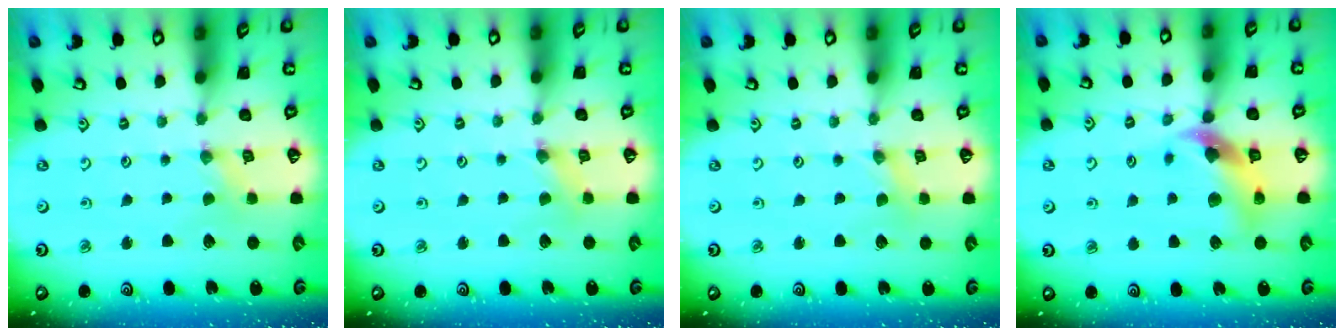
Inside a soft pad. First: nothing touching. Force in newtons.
{"total": 0.9, "press": 0.8, "slide": 0.3}
{"total": 0.0}
{"total": 11.5, "press": 11.4, "slide": 1.5}